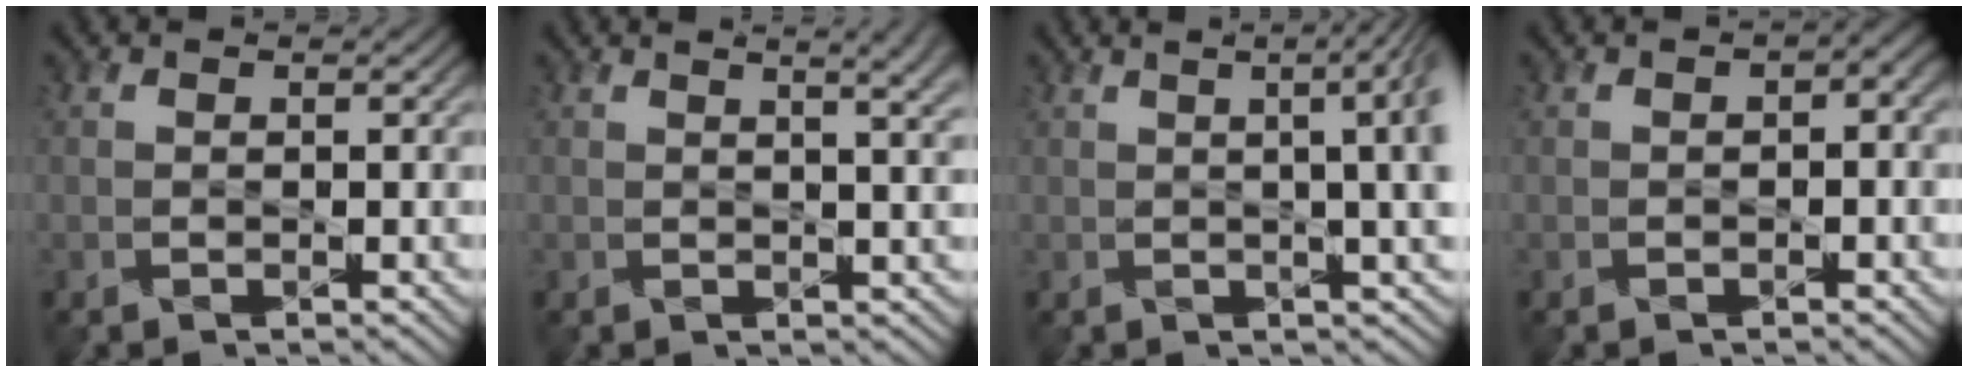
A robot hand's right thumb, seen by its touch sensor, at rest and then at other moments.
{"total": 5.3, "force": [2.7, 1.7, 4.3], "torque": [-0.043, 0.020, 0.016]}
{"total": 8.7, "force": [1.3, 2.7, 8.1], "torque": [-0.069, 0.030, 0.003]}
{"total": 2.1, "force": [0.0, 1.2, 1.8], "torque": [-0.027, -0.002, 0.000]}